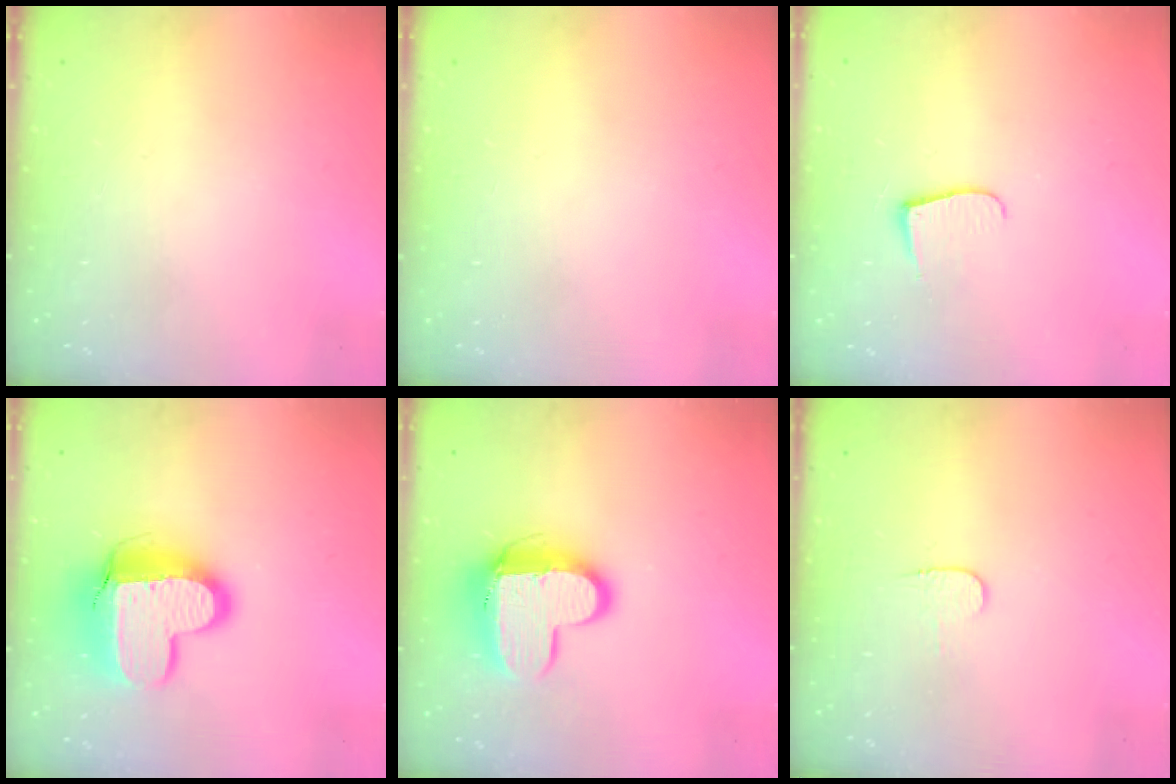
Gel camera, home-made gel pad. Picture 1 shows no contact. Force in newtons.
{"total": 0.0}
{"total": 6.9, "press": 6.9, "slide": 0.7}
{"total": 14.6, "press": 14.5, "slide": 1.1}
{"total": 12.0, "press": 11.9, "slide": 1.1}
{"total": 4.0, "press": 4.0, "slide": 0.4}